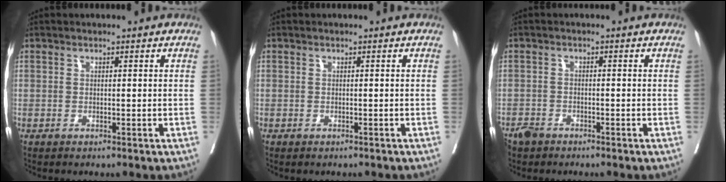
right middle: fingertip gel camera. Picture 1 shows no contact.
{"total": 0.8, "force": [-0.7, 0.4, 0.2], "torque": [-0.004, 0.000, -0.012]}
{"total": 2.2, "force": [-1.8, 1.2, 0.4], "torque": [-0.012, 0.002, -0.033]}